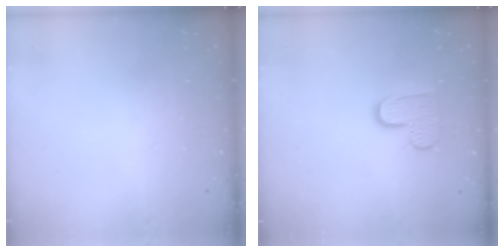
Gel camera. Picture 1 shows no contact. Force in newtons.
{"total": 8.5, "press": 8.4, "slide": 0.4}